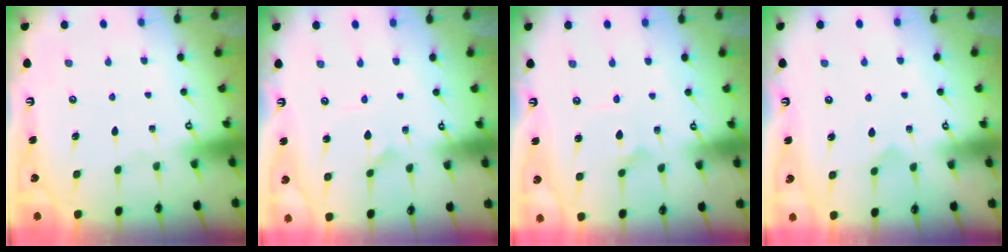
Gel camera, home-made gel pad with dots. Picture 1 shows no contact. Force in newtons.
{"total": 1.8, "press": 1.8, "slide": 0.2}
{"total": 5.0, "press": 4.9, "slide": 0.7}
{"total": 3.4, "press": 3.4, "slide": 0.3}